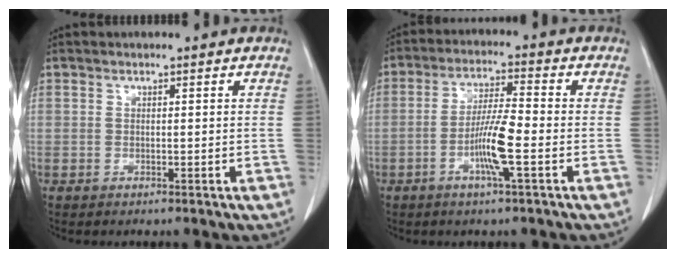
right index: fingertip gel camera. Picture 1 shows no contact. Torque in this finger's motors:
{"motor_torque": [0.20, -0.02, 0.09, 0.10]}